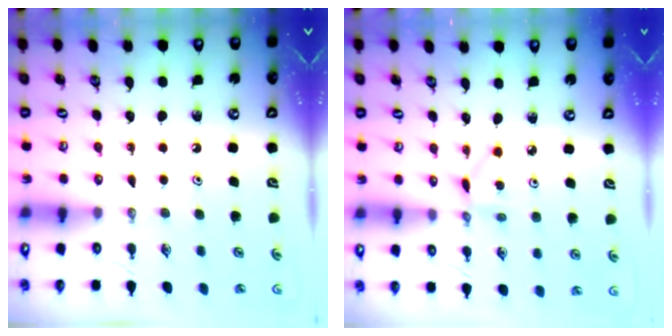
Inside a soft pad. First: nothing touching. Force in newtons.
{"total": 1.9, "press": 1.9, "slide": 0.2}